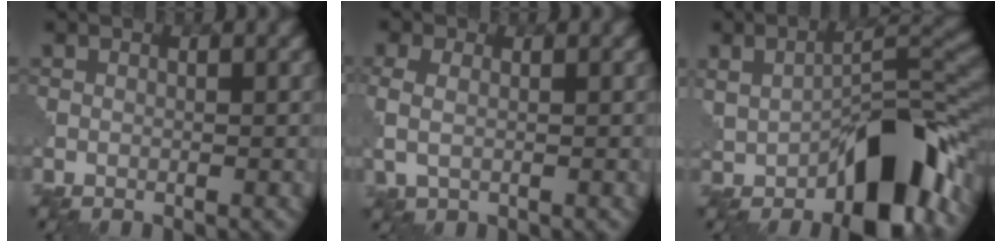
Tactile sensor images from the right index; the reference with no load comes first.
{"total": 2.3, "force": [0.1, 1.5, 1.8], "torque": [-0.046, 0.001, 0.002]}
{"total": 10.0, "force": [-3.6, 4.7, 8.1], "torque": [-0.114, 0.010, -0.060]}